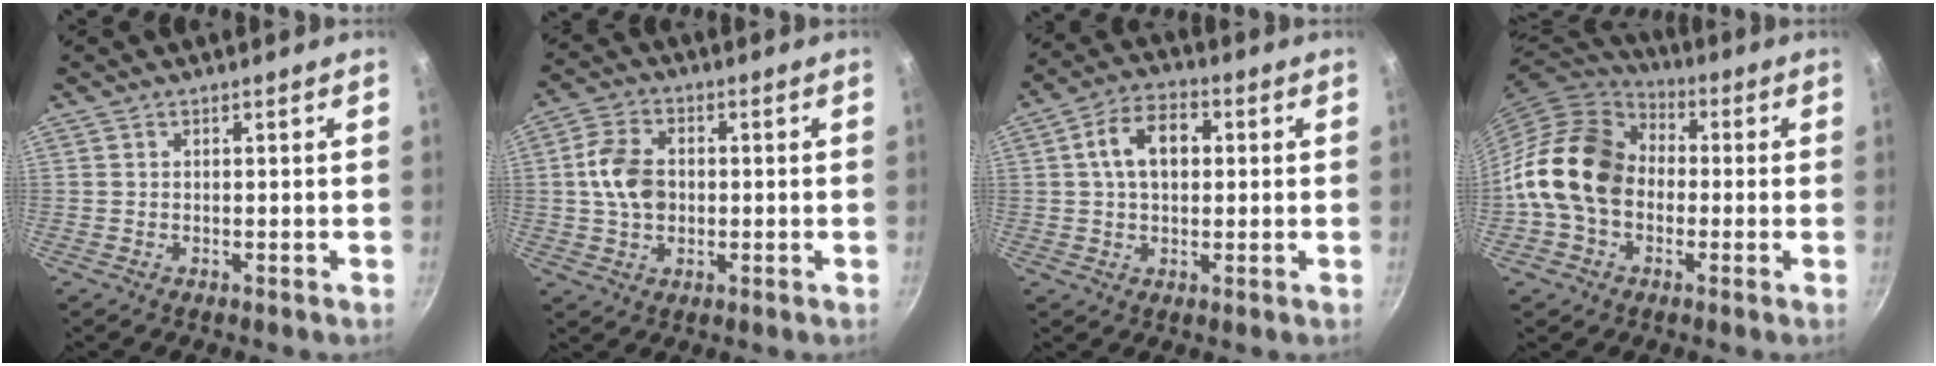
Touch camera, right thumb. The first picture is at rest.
{"total": 8.6, "force": [0.1, 6.2, 6.0], "torque": [-0.103, 0.011, -0.001]}
{"total": 9.5, "force": [1.5, 6.2, 7.0], "torque": [-0.094, 0.018, 0.016]}
{"total": 17.1, "force": [-0.9, 13.0, 11.0], "torque": [-0.170, 0.040, -0.031]}